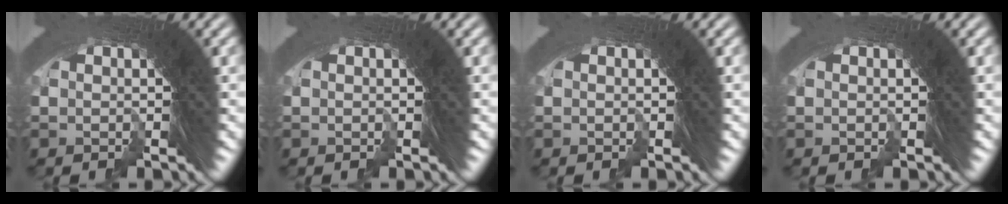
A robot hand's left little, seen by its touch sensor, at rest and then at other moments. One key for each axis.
{"total": 0.0}
{"total": 0.0}
{"total": 0.0}